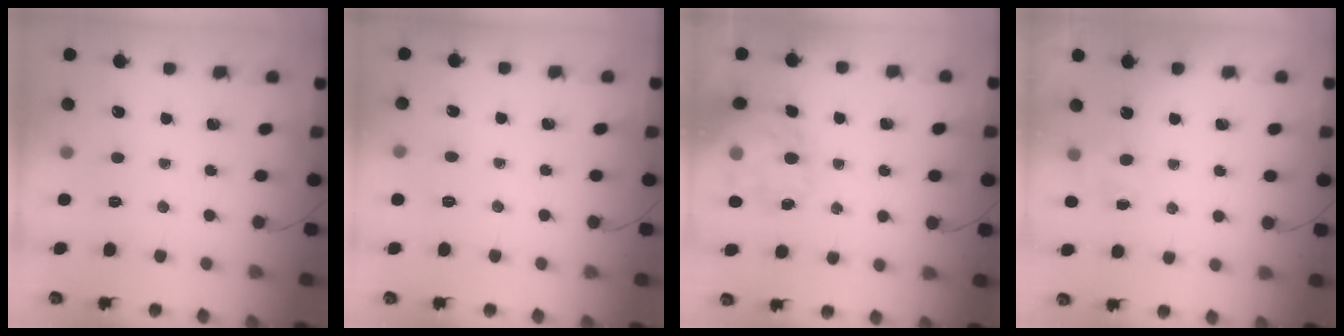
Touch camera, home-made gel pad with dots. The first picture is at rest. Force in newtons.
{"total": 5.9, "press": 5.7, "slide": 1.6}
{"total": 14.1, "press": 13.7, "slide": 3.3}
{"total": 4.2, "press": 4.1, "slide": 0.9}